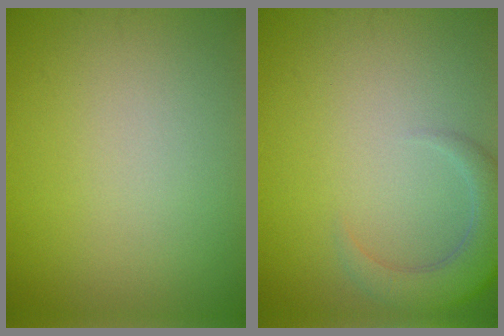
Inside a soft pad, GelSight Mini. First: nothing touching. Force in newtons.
{"total": 4.0, "press": 4.0, "slide": 0.7}